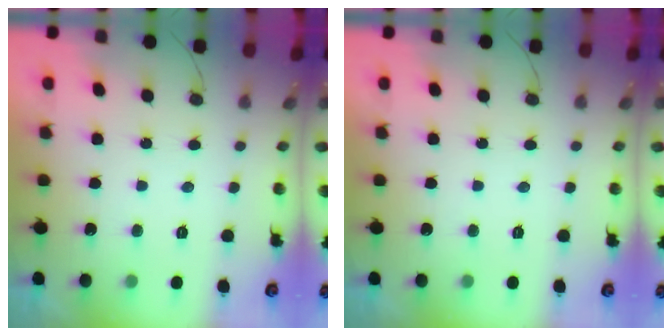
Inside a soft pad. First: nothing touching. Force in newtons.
{"total": 0.0}